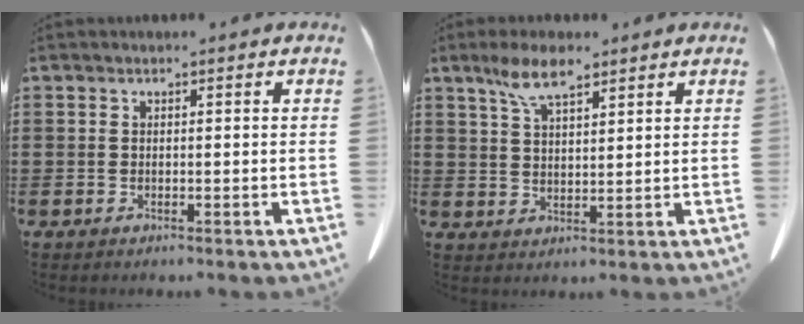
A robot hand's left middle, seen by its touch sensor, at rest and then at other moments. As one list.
[{"total": 6.5, "force": [4.3, 2.4, 4.2], "torque": [-0.094, 0.001, 0.078]}]